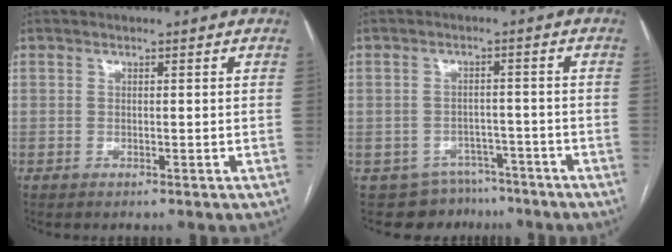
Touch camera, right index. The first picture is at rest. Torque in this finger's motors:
{"motor_torque": [-0.35, -0.19, -0.08, -0.05]}